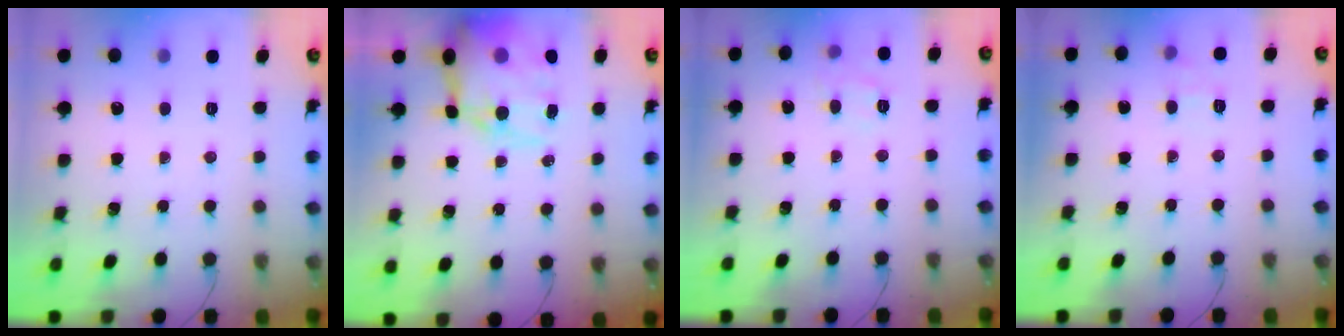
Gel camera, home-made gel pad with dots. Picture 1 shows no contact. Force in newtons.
{"total": 16.9, "press": 16.4, "slide": 3.9}
{"total": 7.3, "press": 7.2, "slide": 1.0}
{"total": 5.8, "press": 5.6, "slide": 1.8}